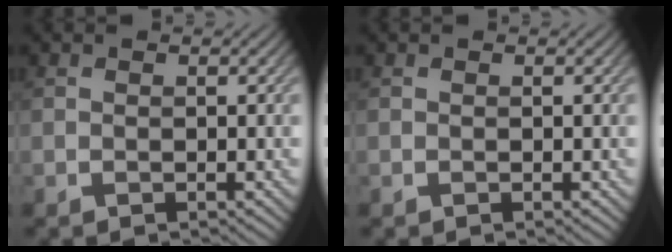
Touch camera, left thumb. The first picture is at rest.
{"total": 0.0}